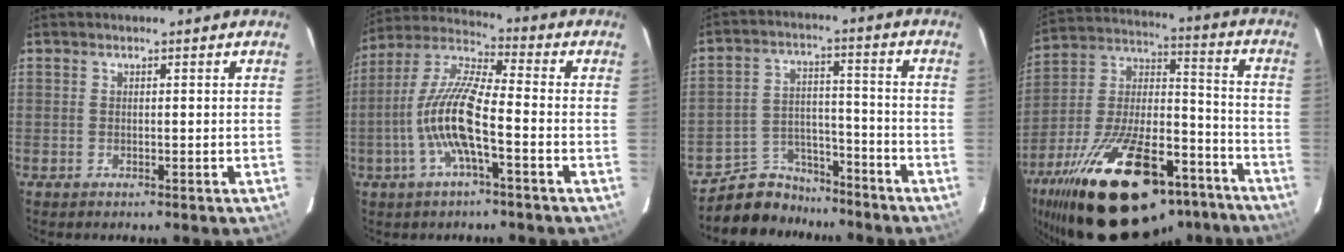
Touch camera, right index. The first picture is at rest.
{"total": 12.6, "force": [-3.8, 2.3, 11.8], "torque": [-0.243, 0.003, -0.078]}
{"total": 10.0, "force": [-8.7, 4.9, 0.7], "torque": [-0.028, 0.039, -0.138]}
{"total": 34.8, "force": [-23.5, 14.1, 21.4], "torque": [-0.386, 0.002, -0.348]}